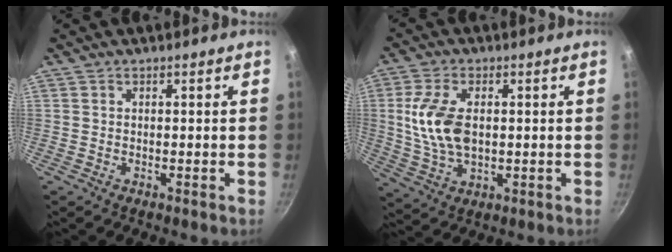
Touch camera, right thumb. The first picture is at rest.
{"total": 11.1, "force": [1.1, 6.4, 9.0], "torque": [-0.174, -0.004, 0.022]}